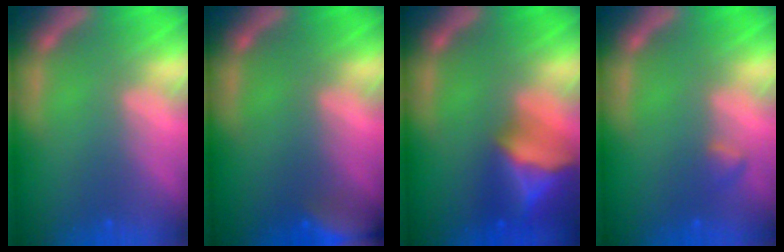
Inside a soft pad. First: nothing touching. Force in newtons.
{"total": 6.5}
{"total": 8.4}
{"total": 0.9}